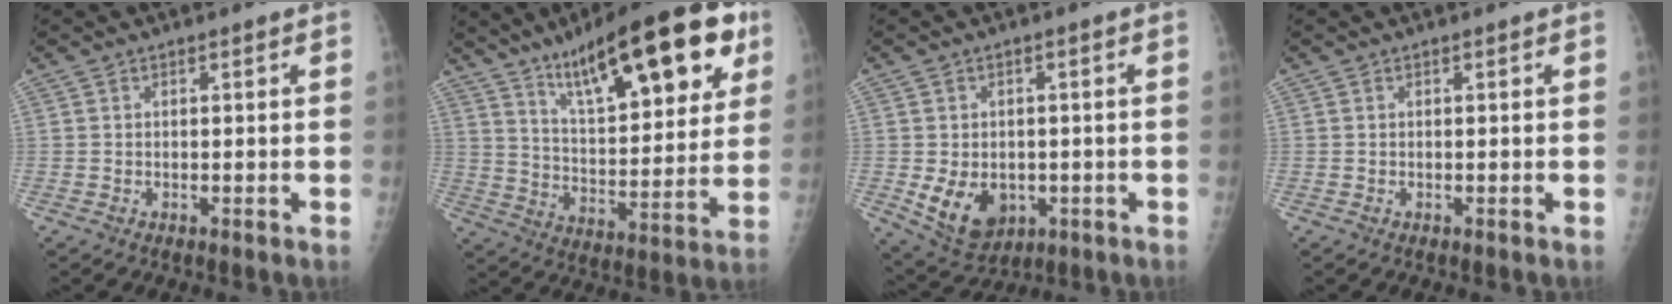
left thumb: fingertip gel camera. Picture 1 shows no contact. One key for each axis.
{"total": 25.6, "fx": 13.3, "fy": 8.6, "fz": 20.1, "tx": -0.267, "ty": -0.031, "tz": 0.211}
{"total": 9.5, "fx": -1.9, "fy": 7.1, "fz": 6.0, "tx": -0.080, "ty": -0.003, "tz": -0.011}
{"total": 0.0}